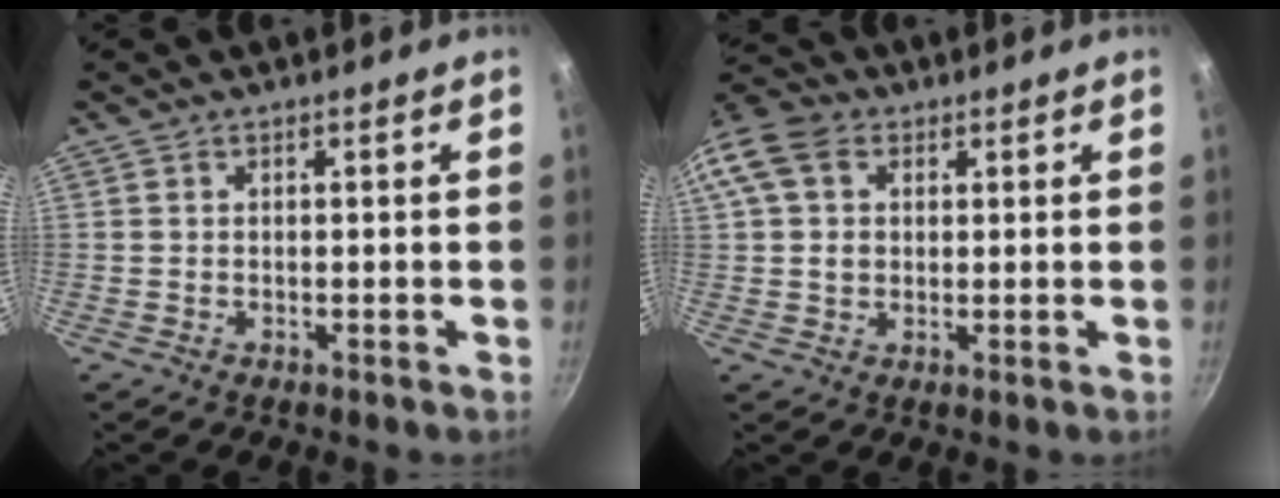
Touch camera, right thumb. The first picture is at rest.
{"total": 11.9, "force": [3.2, 9.3, 6.7], "torque": [-0.138, 0.021, 0.049]}